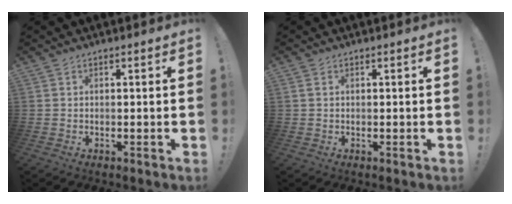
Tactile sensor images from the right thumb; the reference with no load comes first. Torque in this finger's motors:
{"motor_torque": [-0.17, 0.06, 0.01, -0.02, 0.07]}